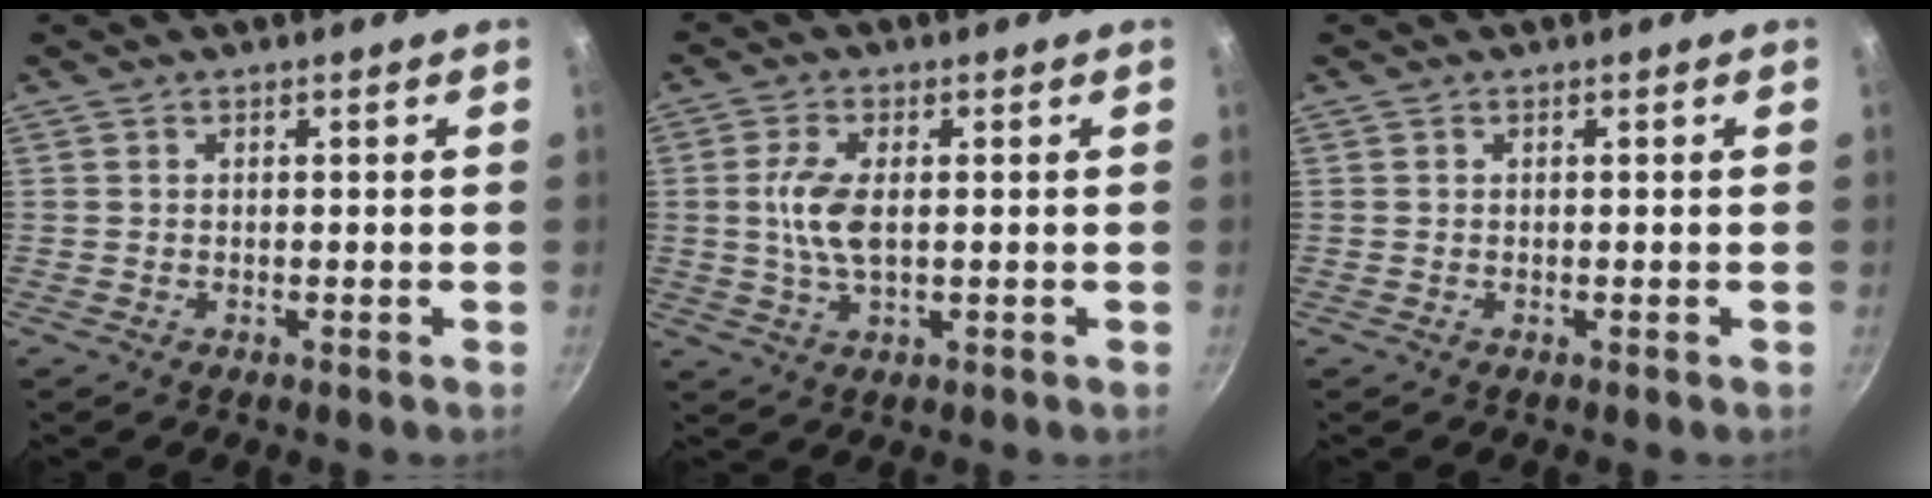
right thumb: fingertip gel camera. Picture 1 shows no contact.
{"total": 6.7, "force": [0.4, 3.0, 5.9], "torque": [-0.126, 0.001, 0.006]}
{"total": 0.0}